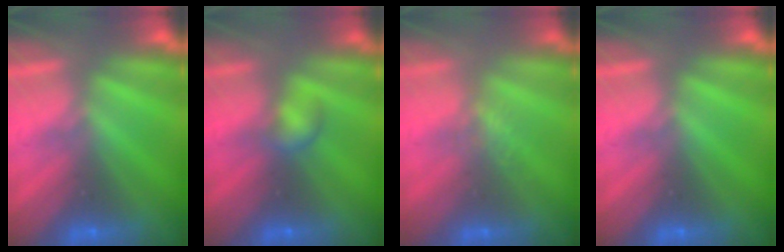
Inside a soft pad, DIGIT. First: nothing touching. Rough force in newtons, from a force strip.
{"total": 2.2}
{"total": 1.2}
{"total": 0.0}